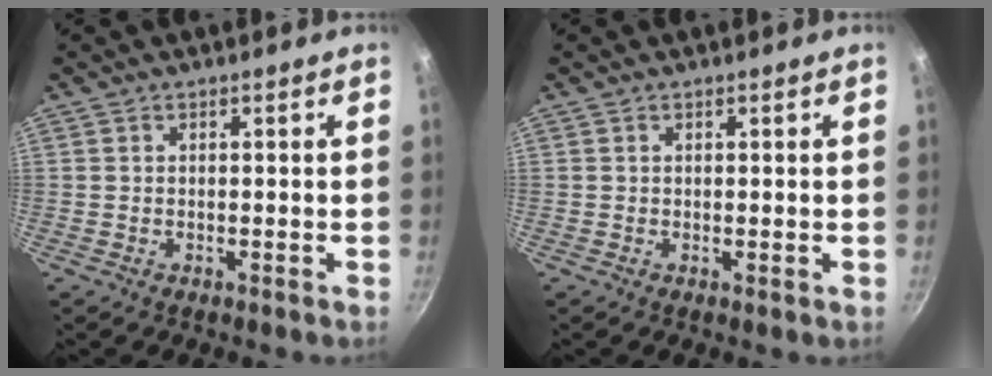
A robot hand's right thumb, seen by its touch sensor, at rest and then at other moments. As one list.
[{"total": 0.0}]